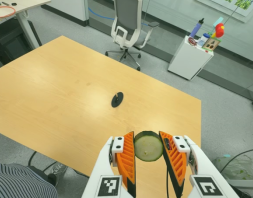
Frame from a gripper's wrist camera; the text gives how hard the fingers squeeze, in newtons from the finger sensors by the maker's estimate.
{"total": 9.4, "left": 9.2, "right": 9.7}